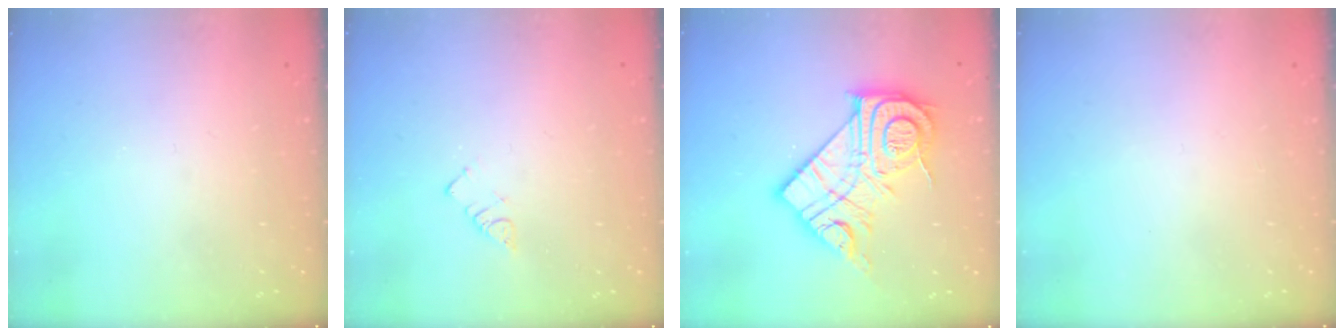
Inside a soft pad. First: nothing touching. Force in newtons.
{"total": 2.7, "press": 2.7, "slide": 0.4}
{"total": 20.0, "press": 20.0, "slide": 1.6}
{"total": 1.6, "press": 1.5, "slide": 0.1}